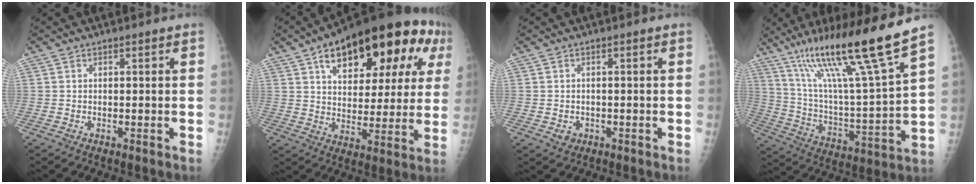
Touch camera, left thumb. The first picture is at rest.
{"total": 25.8, "force": [11.3, 12.2, 19.7], "torque": [-0.251, 0.014, 0.161]}
{"total": 2.0, "force": [-0.6, 1.7, 0.8], "torque": [-0.004, 0.003, -0.002]}
{"total": 22.4, "force": [15.3, 0.2, 16.3], "torque": [-0.254, -0.067, 0.269]}